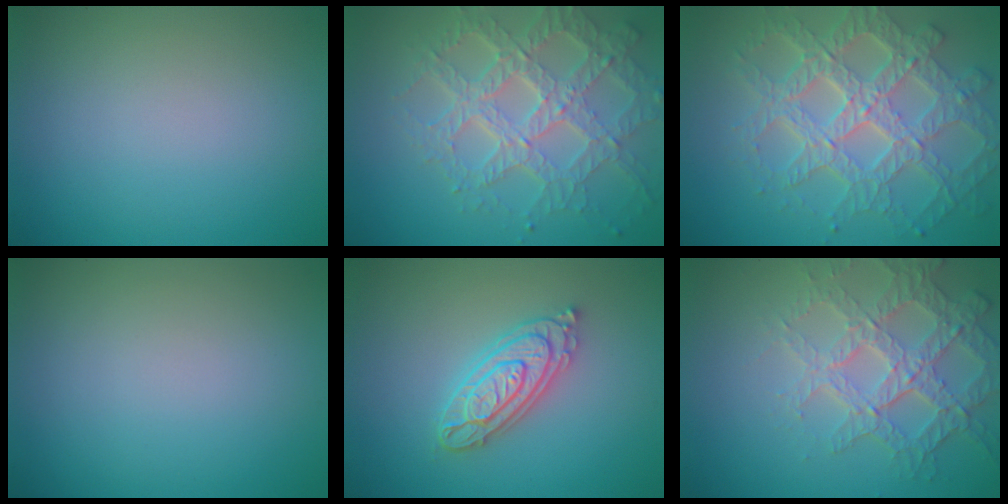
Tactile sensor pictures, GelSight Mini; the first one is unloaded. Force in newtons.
{"total": 7.2, "press": 5.0, "slide": 5.1}
{"total": 7.7, "press": 5.8, "slide": 5.1}
{"total": 0.0}
{"total": 4.1, "press": 4.1, "slide": 0.7}
{"total": 4.5, "press": 4.1, "slide": 1.8}